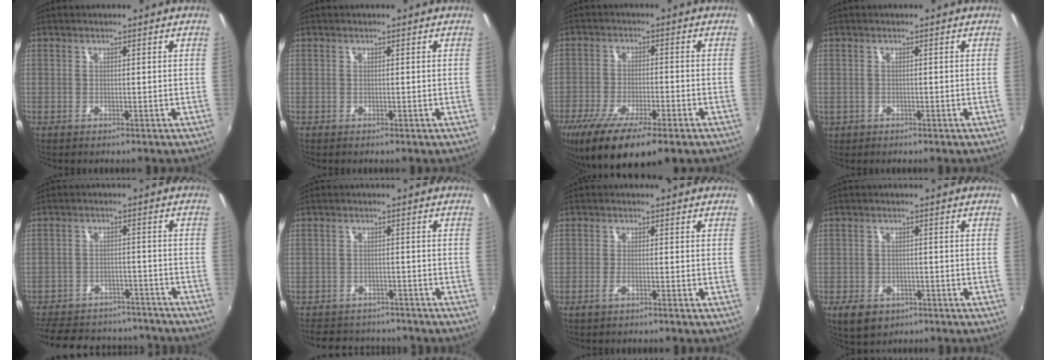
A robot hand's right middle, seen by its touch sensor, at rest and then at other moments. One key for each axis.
{"total": 0.0}
{"total": 15.6, "fx": -10.2, "fy": 4.0, "fz": 11.1, "tx": -0.221, "ty": -0.057, "tz": -0.171}
{"total": 1.8, "fx": -0.5, "fy": 1.6, "fz": 0.7, "tx": -0.017, "ty": -0.004, "tz": -0.004}
{"total": 22.0, "fx": -18.6, "fy": 9.0, "fz": 7.8, "tx": -0.180, "ty": 0.032, "tz": -0.237}
{"total": 9.6, "fx": -8.3, "fy": 4.1, "fz": 2.5, "tx": -0.063, "ty": 0.015, "tz": -0.115}
{"total": 1.7, "fx": -1.2, "fy": -0.2, "fz": 1.2, "tx": -0.028, "ty": -0.002, "tz": -0.025}
{"total": 5.4, "fx": -3.1, "fy": 3.5, "fz": 2.6, "tx": -0.062, "ty": -0.011, "tz": -0.046}